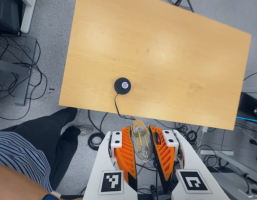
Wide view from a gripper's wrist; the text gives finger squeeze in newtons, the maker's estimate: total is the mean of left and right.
{"total": 21.0, "left": 23.4, "right": 18.6}